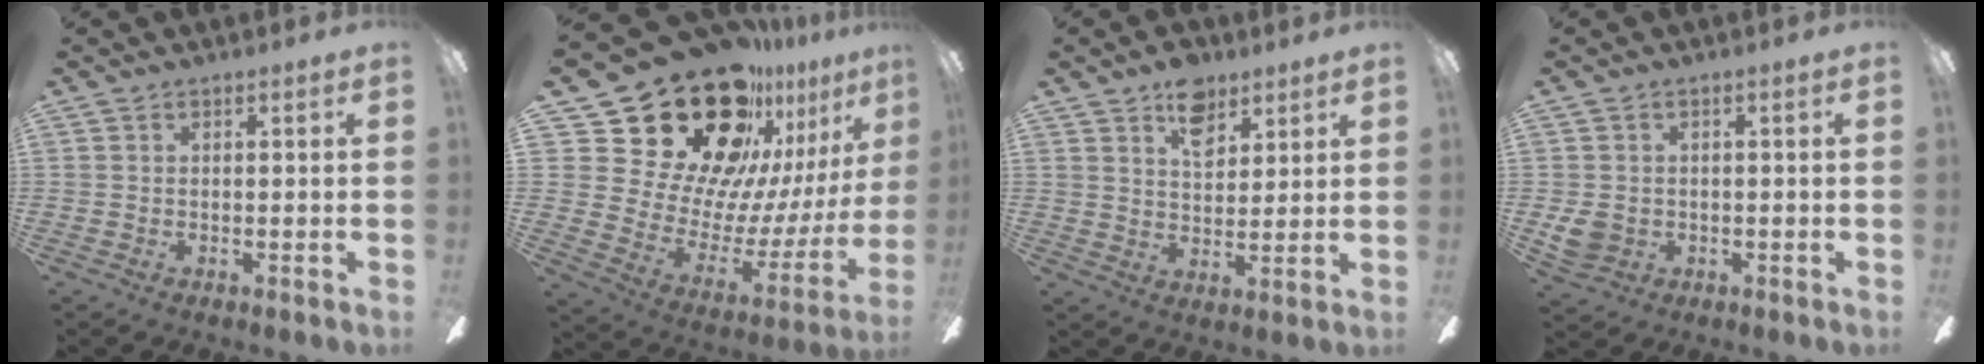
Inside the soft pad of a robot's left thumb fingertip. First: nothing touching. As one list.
[{"total": 32.5, "force": [22.5, 17.4, 15.7], "torque": [-0.254, -0.170, 0.447]}, {"total": 9.0, "force": [5.6, 5.4, 4.6], "torque": [-0.056, -0.020, 0.100]}, {"total": 4.7, "force": [-0.5, 4.2, 2.0], "torque": [-0.042, 0.005, -0.009]}]